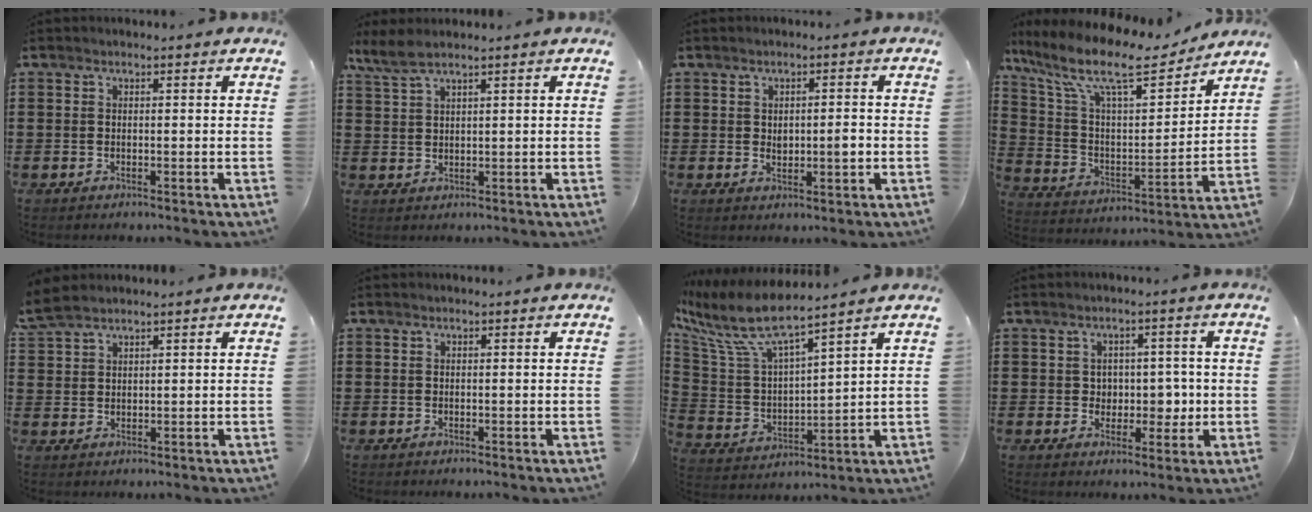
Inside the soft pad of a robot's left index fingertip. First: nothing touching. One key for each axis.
{"total": 3.1, "fx": 2.2, "fy": 0.5, "fz": 2.0, "tx": -0.046, "ty": 0.003, "tz": 0.042}
{"total": 2.6, "fx": 0.0, "fy": 1.0, "fz": 2.4, "tx": -0.037, "ty": -0.003, "tz": -0.004}
{"total": 13.4, "fx": 10.3, "fy": 3.1, "fz": 8.0, "tx": -0.203, "ty": -0.056, "tz": 0.173}
{"total": 3.3, "fx": 2.8, "fy": 1.0, "fz": 1.6, "tx": -0.039, "ty": 0.001, "tz": 0.053}
{"total": 0.0}
{"total": 9.4, "fx": 7.3, "fy": 1.3, "fz": 5.7, "tx": -0.156, "ty": -0.047, "tz": 0.118}
{"total": 4.0, "fx": 0.4, "fy": 3.5, "fz": 1.9, "tx": -0.029, "ty": -0.002, "tz": -0.002}